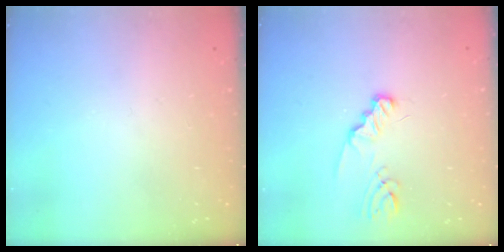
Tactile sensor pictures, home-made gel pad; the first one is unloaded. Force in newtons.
{"total": 3.3, "press": 3.3, "slide": 0.4}